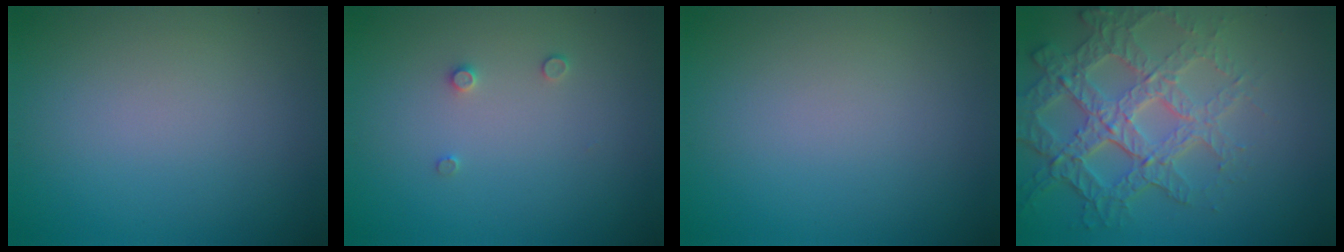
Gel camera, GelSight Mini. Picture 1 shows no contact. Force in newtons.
{"total": 0.8, "press": 0.8, "slide": 0.0}
{"total": 0.0}
{"total": 6.8, "press": 5.0, "slide": 4.7}